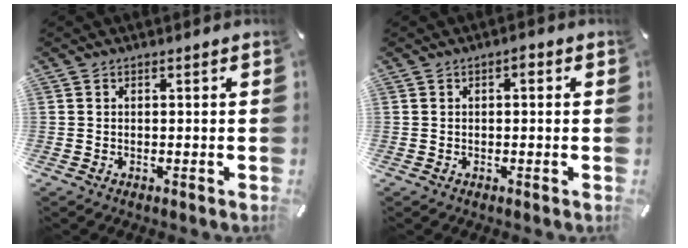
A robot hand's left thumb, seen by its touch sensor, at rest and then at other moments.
{"total": 1.6, "force": [0.1, 0.8, 1.4], "torque": [-0.028, 0.006, 0.000]}